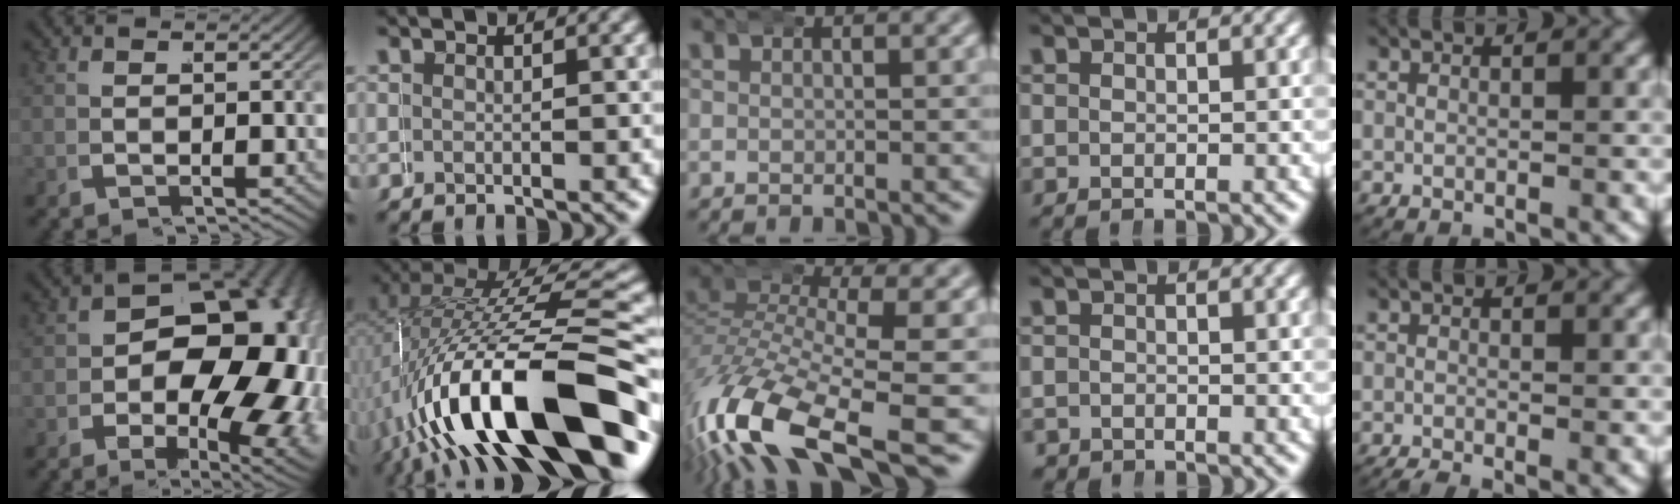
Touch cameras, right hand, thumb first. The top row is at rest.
{"thumb": {"total": 19.3, "force": [-0.6, 11.9, 15.2], "torque": [-0.192, -0.035, 0.001]}, "index": {"total": 13.8, "force": [-3.3, 5.5, 12.2], "torque": [-0.220, -0.007, -0.035]}, "middle": {"total": 10.4, "force": [-4.5, 5.1, 7.9], "torque": [-0.189, -0.043, -0.056]}, "ring": {"total": 1.1, "force": [-1.0, 0.3, -0.4], "torque": [0.005, -0.016, -0.012]}, "little": {"total": 1.5, "force": [-1.2, 0.4, 0.7], "torque": [-0.012, -0.010, -0.019]}}